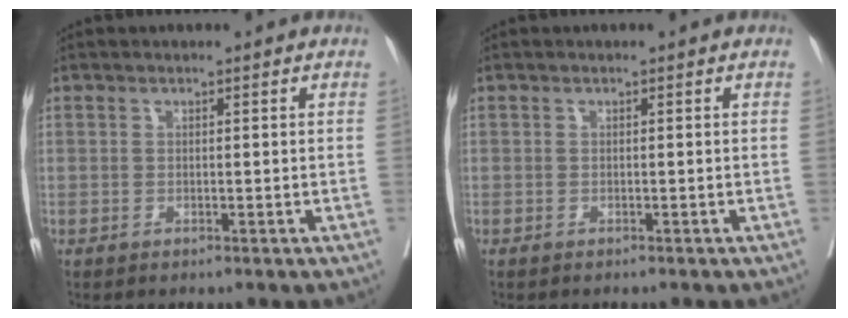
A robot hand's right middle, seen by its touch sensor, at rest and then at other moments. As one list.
[{"total": 0.9, "force": [-0.8, 0.2, 0.3], "torque": [-0.003, -0.001, -0.012]}]